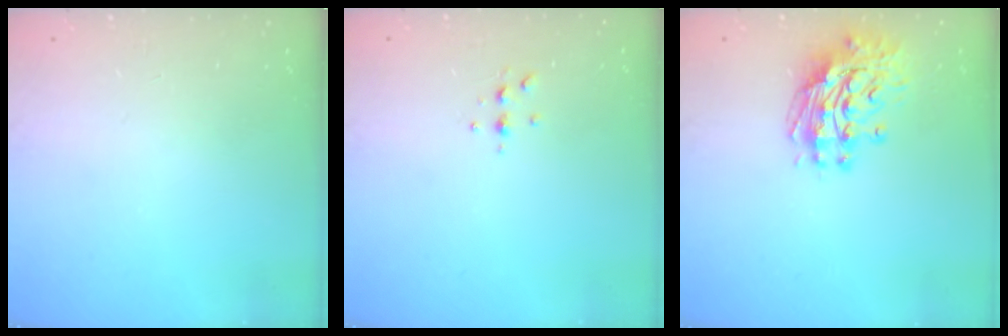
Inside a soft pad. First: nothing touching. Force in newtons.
{"total": 4.4, "press": 4.3, "slide": 0.5}
{"total": 11.5, "press": 11.4, "slide": 1.2}